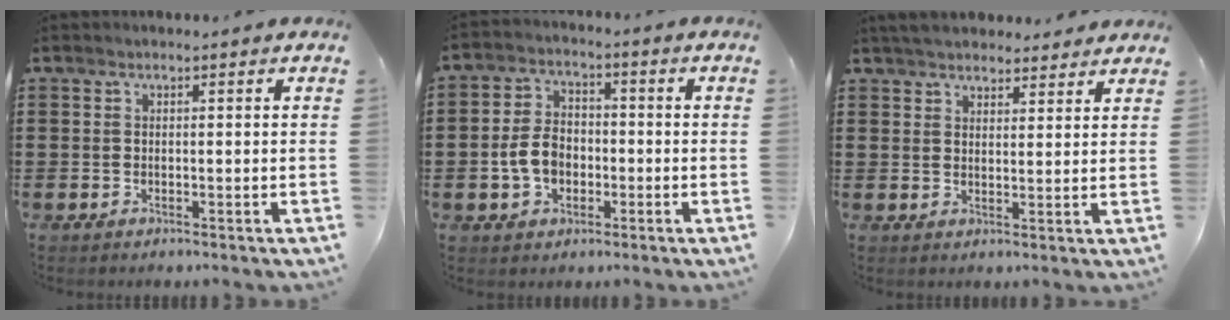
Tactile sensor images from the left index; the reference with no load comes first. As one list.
[{"total": 6.1, "force": [-1.6, 4.3, 4.0], "torque": [-0.097, 0.005, -0.036]}, {"total": 4.2, "force": [4.0, 1.0, 0.8], "torque": [-0.027, -0.005, 0.076]}]